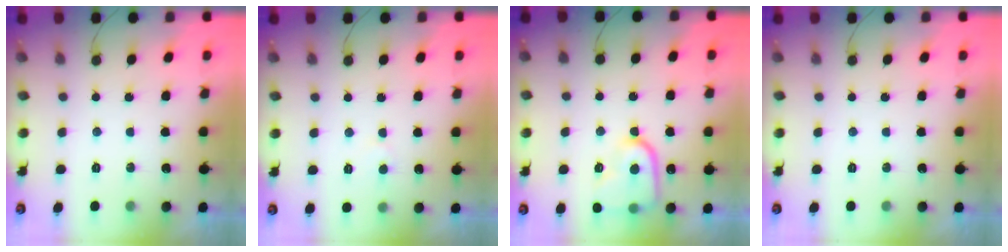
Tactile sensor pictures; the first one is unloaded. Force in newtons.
{"total": 3.0, "press": 3.0, "slide": 0.2}
{"total": 13.5, "press": 13.5, "slide": 1.3}
{"total": 0.0}